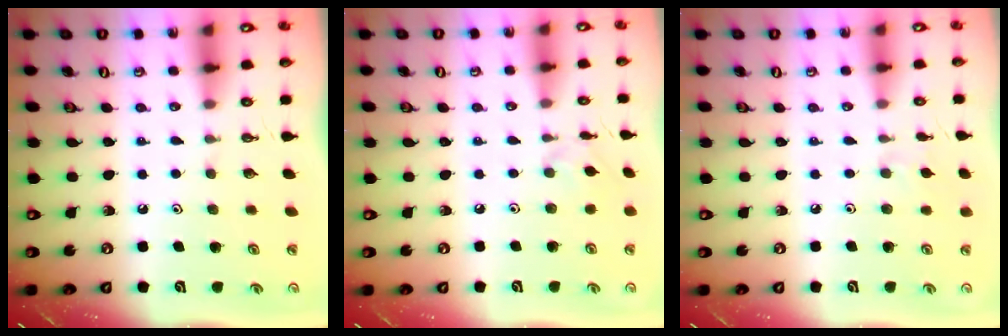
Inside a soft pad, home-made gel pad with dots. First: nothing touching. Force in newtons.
{"total": 2.8, "press": 2.7, "slide": 0.6}
{"total": 3.8, "press": 3.7, "slide": 0.7}